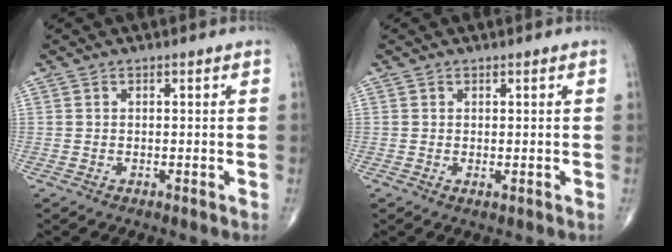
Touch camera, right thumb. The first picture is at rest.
{"total": 0.6, "force": [0.1, 0.2, 0.5], "torque": [-0.010, -0.003, 0.002]}